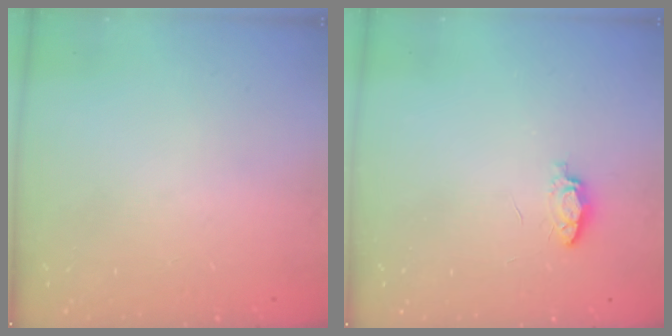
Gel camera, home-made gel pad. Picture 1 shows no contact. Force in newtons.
{"total": 3.7, "press": 3.6, "slide": 0.6}